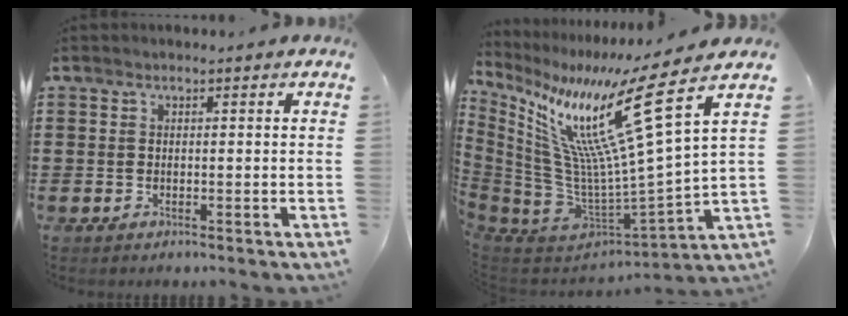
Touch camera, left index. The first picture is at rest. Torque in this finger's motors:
{"motor_torque": [1.98, 0.15, 1.05, 0.21]}